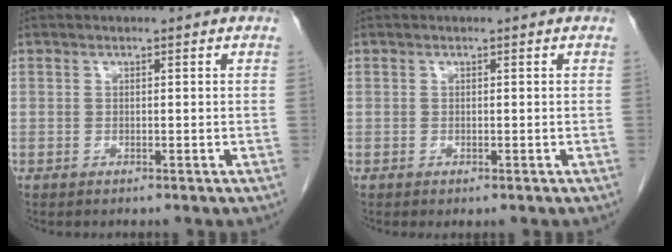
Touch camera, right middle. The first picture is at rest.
{"total": 0.0}